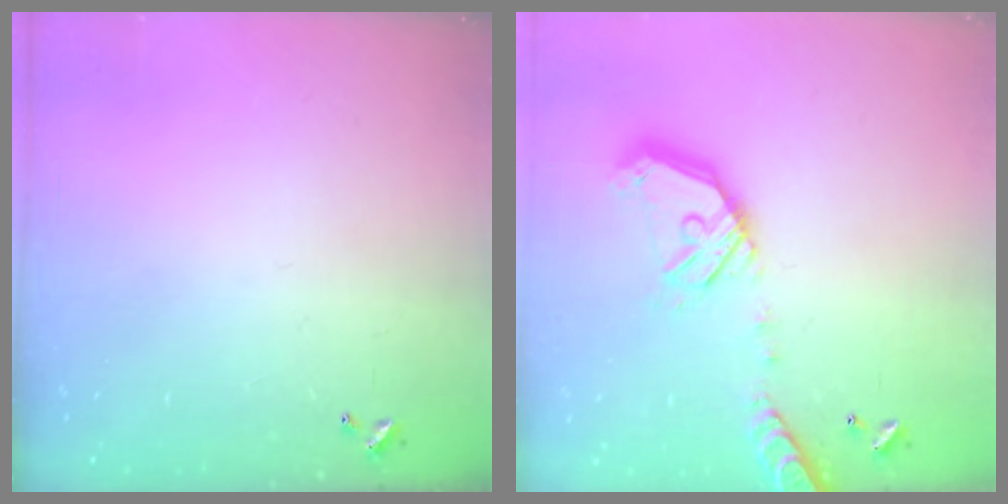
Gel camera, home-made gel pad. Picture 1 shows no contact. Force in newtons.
{"total": 19.5, "press": 19.2, "slide": 3.4}